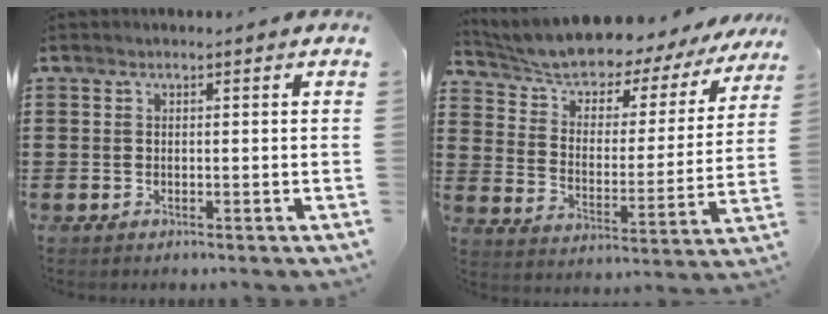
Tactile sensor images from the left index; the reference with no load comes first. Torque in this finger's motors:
{"motor_torque": [1.18, -0.96, 0.48, 0.18]}